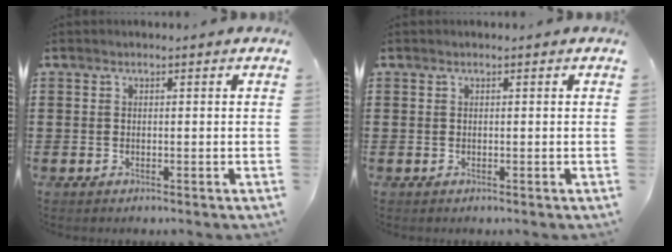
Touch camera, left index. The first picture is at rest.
{"total": 0.0}